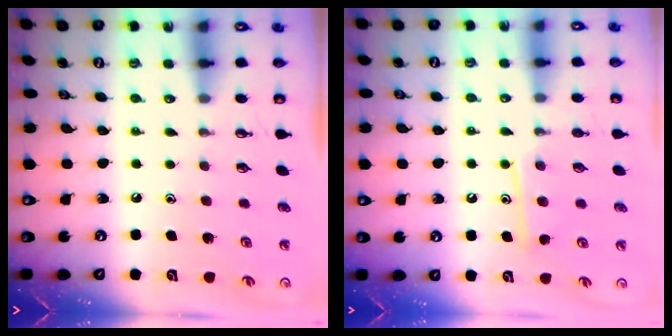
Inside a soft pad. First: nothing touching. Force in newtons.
{"total": 10.9, "press": 10.9, "slide": 0.8}